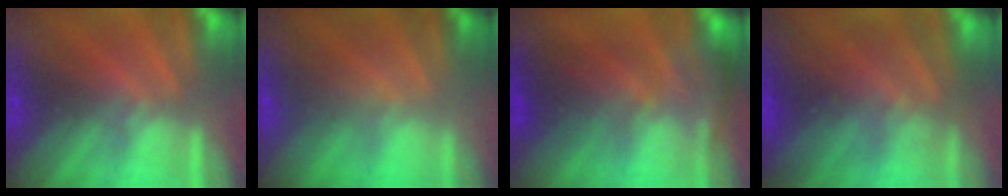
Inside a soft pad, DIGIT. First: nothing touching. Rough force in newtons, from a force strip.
{"total": 2.2}
{"total": 2.6}
{"total": 7.9}